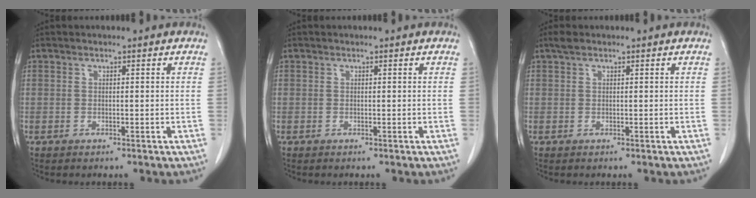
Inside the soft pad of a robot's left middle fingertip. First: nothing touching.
{"total": 0.0}
{"total": 1.3, "force": [1.0, 0.4, 0.7], "torque": [-0.017, 0.014, 0.018]}